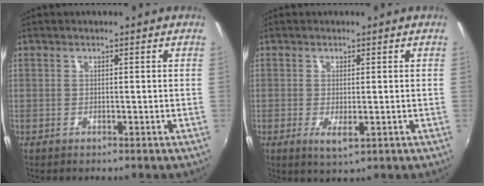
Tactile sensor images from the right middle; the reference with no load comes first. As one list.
[{"total": 3.2, "force": [-0.8, 0.9, 3.0], "torque": [-0.054, -0.013, -0.009]}]